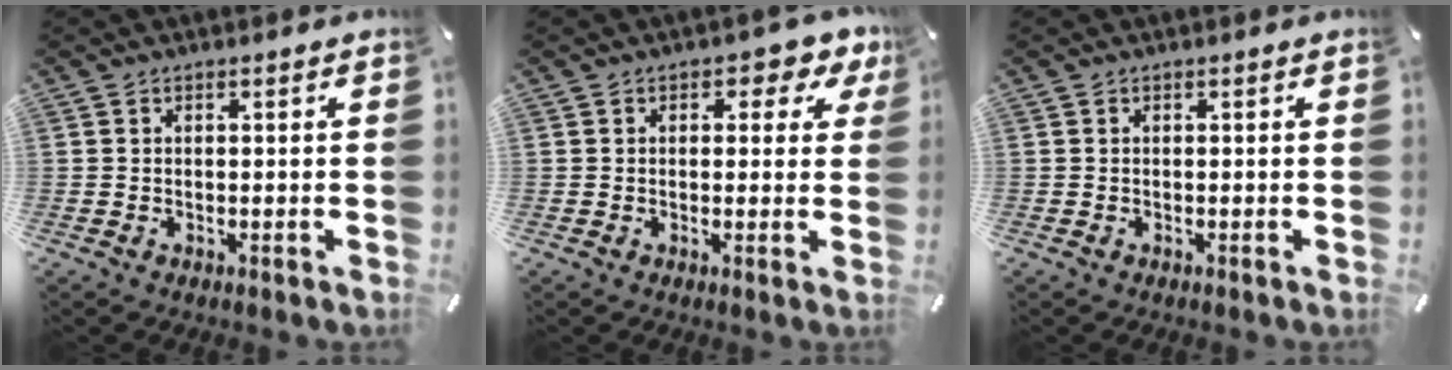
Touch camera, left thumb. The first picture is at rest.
{"total": 4.2, "force": [1.7, 2.6, 2.7], "torque": [-0.030, -0.001, 0.021]}
{"total": 0.0}